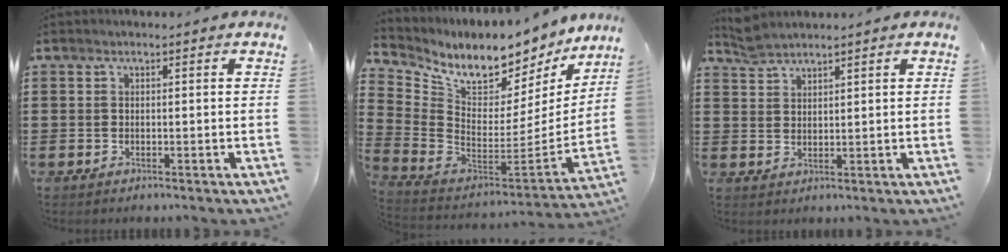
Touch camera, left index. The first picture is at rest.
{"total": 8.3, "force": [7.0, 2.8, 3.4], "torque": [-0.091, -0.070, 0.118]}
{"total": 2.9, "force": [2.8, 0.5, 0.6], "torque": [-0.020, -0.001, 0.054]}